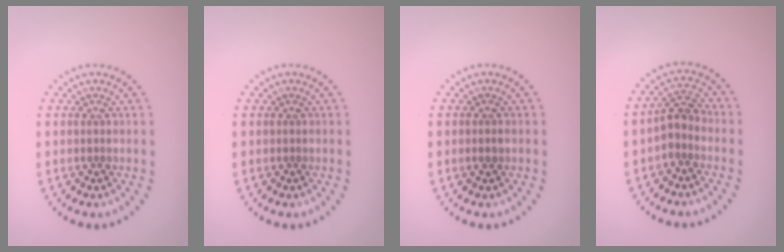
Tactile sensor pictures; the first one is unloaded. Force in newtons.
{"total": 0.0}
{"total": 0.8, "press": 0.8, "slide": 0.3}
{"total": 2.4, "press": 2.1, "slide": 1.2}